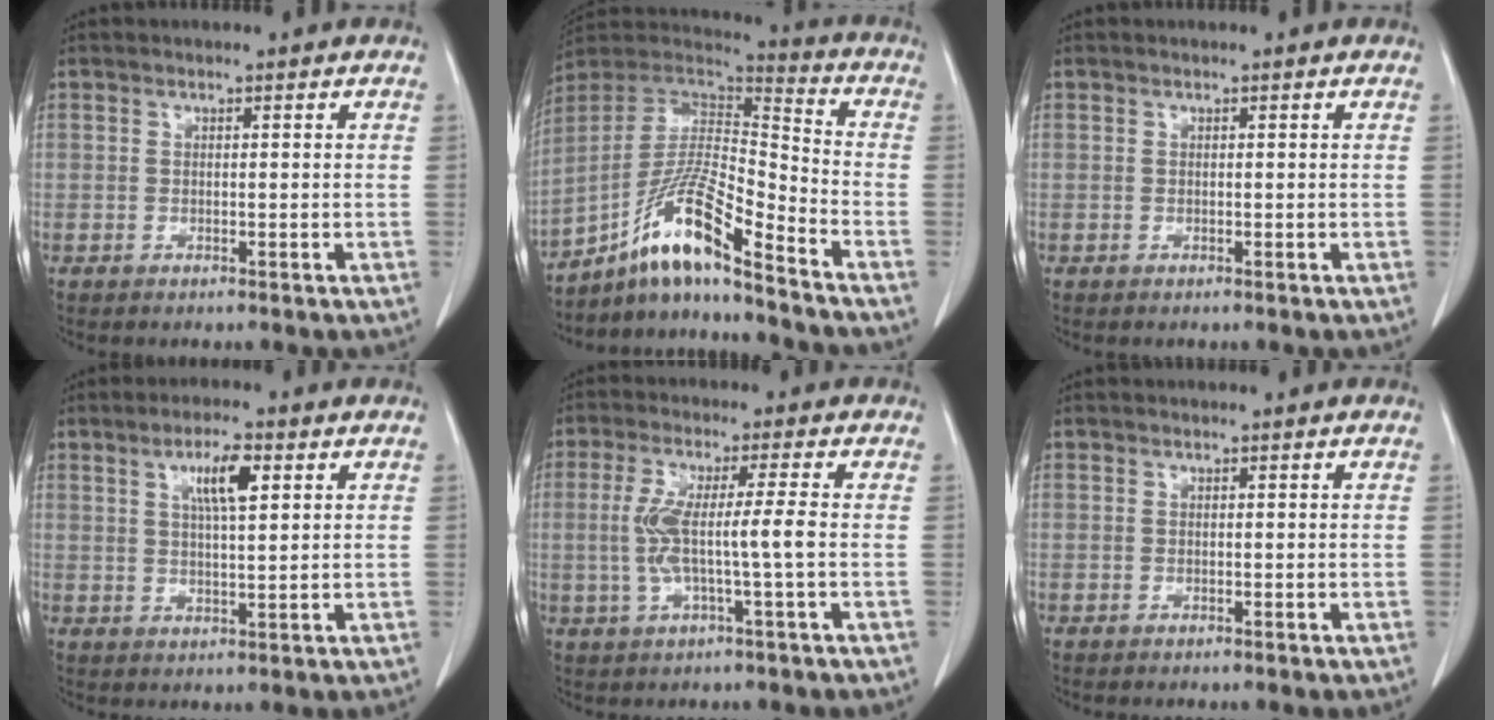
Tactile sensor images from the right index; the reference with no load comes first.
{"total": 14.4, "force": [-10.5, 0.5, 9.8], "torque": [-0.184, 0.013, -0.192]}
{"total": 0.0}
{"total": 5.8, "force": [2.4, 1.0, 5.2], "torque": [-0.094, 0.002, 0.041]}
{"total": 7.1, "force": [-0.6, -0.2, 7.1], "torque": [-0.143, 0.008, -0.007]}
{"total": 0.0}